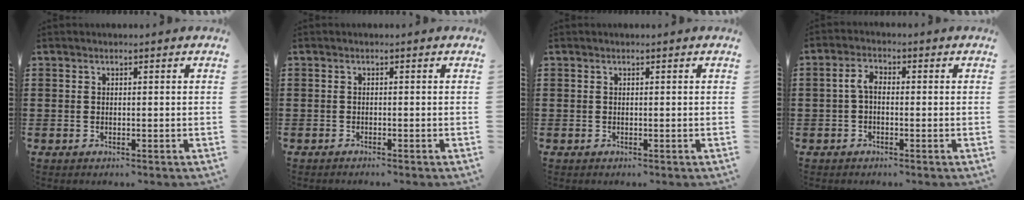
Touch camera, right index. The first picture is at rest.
{"total": 0.5, "force": [-0.5, -0.1, 0.1], "torque": [-0.003, -0.002, -0.010]}
{"total": 0.0}
{"total": 3.0, "force": [-0.3, 1.4, 2.6], "torque": [-0.060, 0.001, -0.008]}